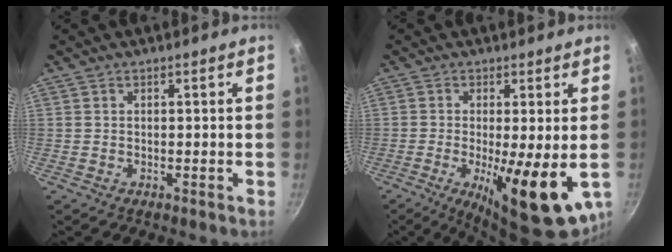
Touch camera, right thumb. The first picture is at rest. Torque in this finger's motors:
{"motor_torque": [2.53, 2.37, 1.92, -0.38, 0.50]}